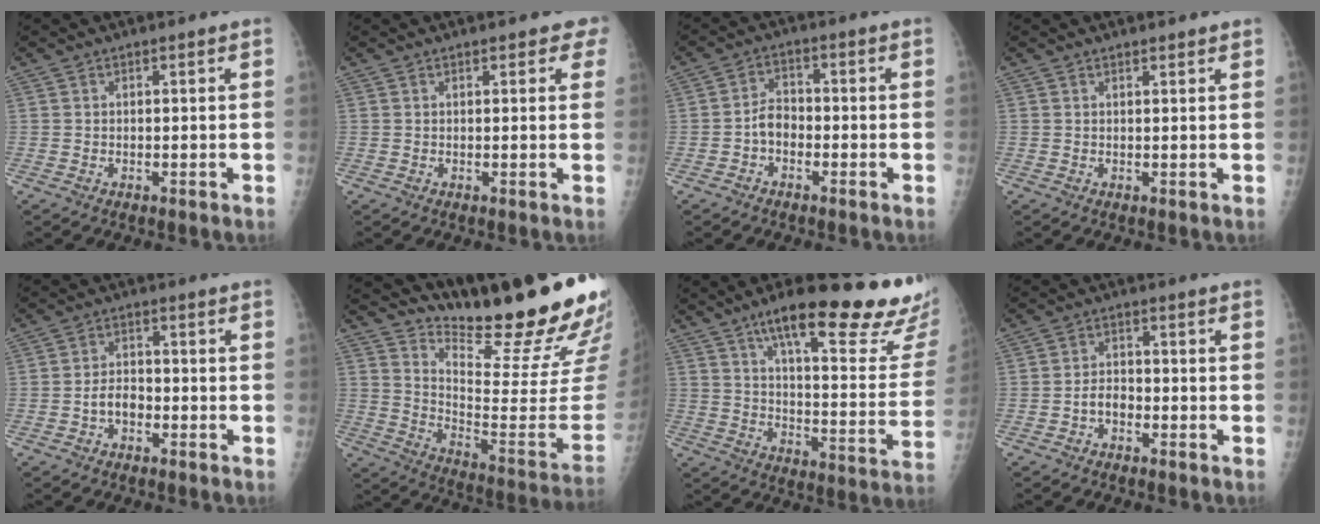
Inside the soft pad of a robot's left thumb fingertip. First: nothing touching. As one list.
[{"total": 3.2, "force": [2.2, 1.4, 1.9], "torque": [0.007, 0.000, 0.021]}, {"total": 3.9, "force": [-1.4, 2.8, 2.4], "torque": [-0.027, 0.020, -0.034]}, {"total": 1.4, "force": [1.3, 0.3, 0.5], "torque": [-0.001, -0.004, 0.018]}, {"total": 3.6, "force": [-1.5, 2.4, 2.3], "torque": [-0.029, 0.018, -0.031]}, {"total": 24.5, "force": [20.5, 3.4, 12.9], "torque": [-0.170, -0.175, 0.297]}, {"total": 28.0, "force": [18.9, 5.7, 19.8], "torque": [-0.246, -0.076, 0.263]}, {"total": 3.0, "force": [-1.4, 1.9, 1.7], "torque": [-0.021, 0.015, -0.029]}]